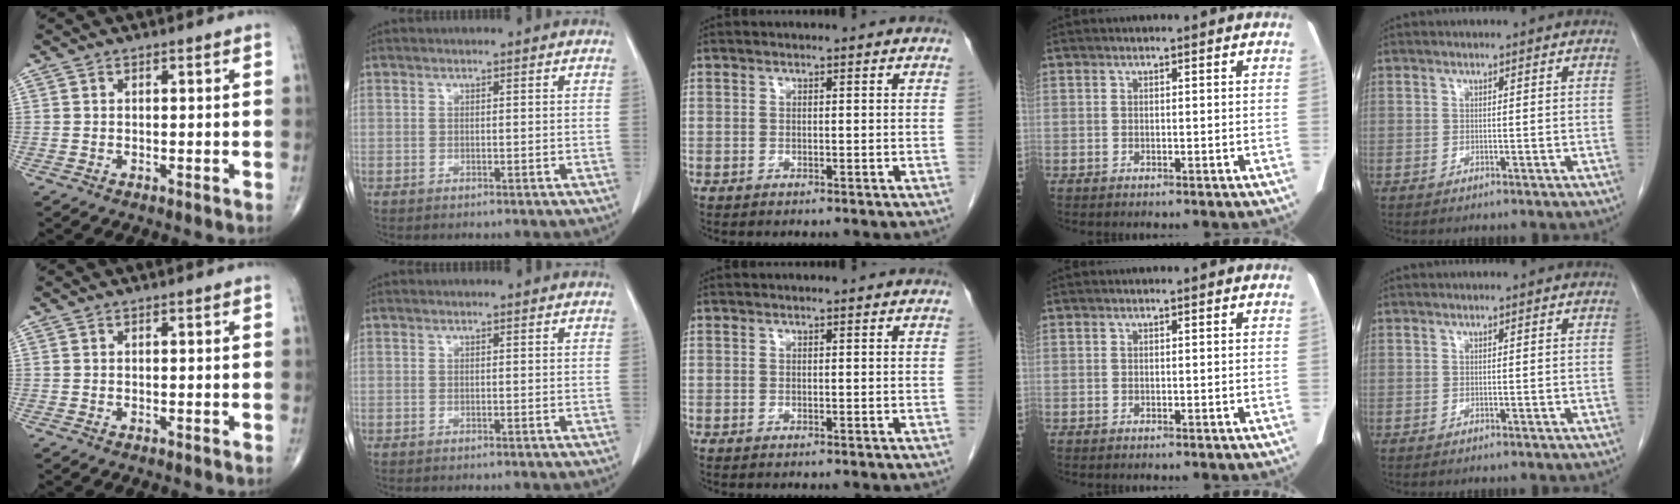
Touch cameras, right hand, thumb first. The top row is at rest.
{}